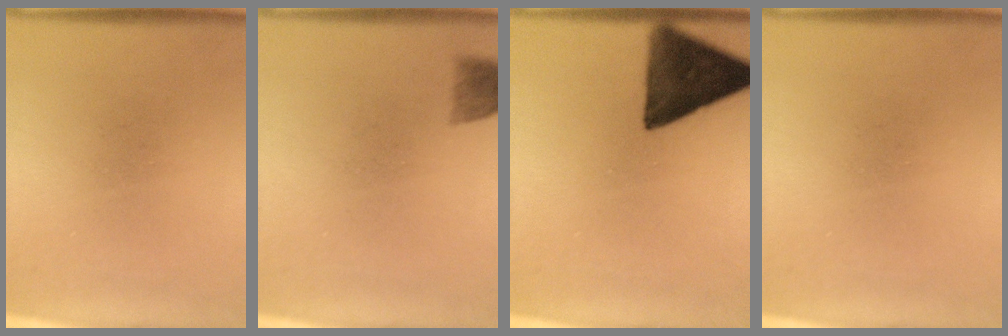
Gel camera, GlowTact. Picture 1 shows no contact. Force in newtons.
{"total": 3.1}
{"total": 13.1}
{"total": 0.0}